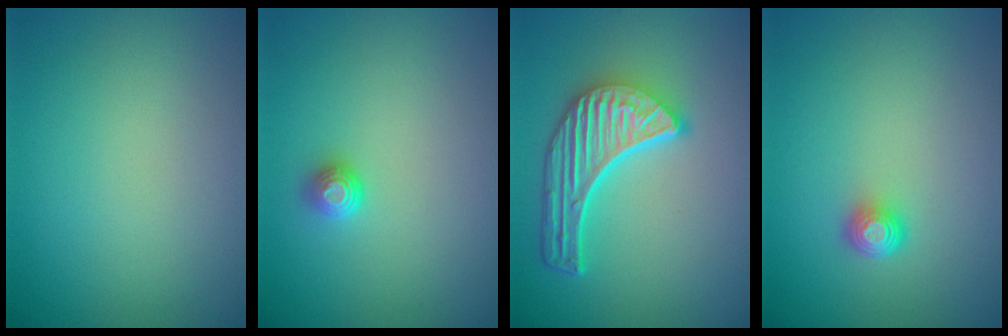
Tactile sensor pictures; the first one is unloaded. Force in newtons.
{"total": 1.2, "press": 1.0, "slide": 0.6}
{"total": 5.7, "press": 4.4, "slide": 3.6}
{"total": 1.6, "press": 1.2, "slide": 1.2}